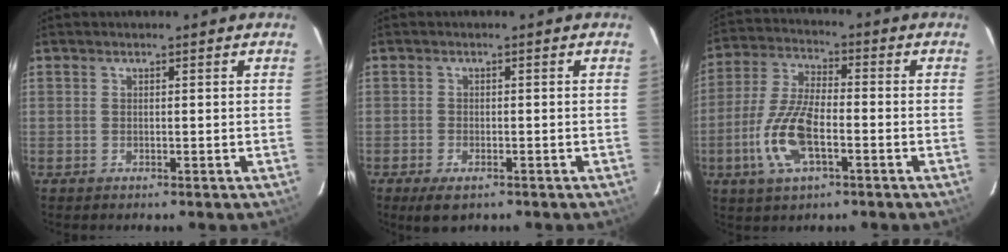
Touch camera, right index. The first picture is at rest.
{"total": 4.1, "force": [-2.6, 1.9, 2.4], "torque": [-0.058, -0.015, -0.046]}
{"total": 12.1, "force": [-4.1, 4.7, 10.4], "torque": [-0.228, -0.002, -0.081]}